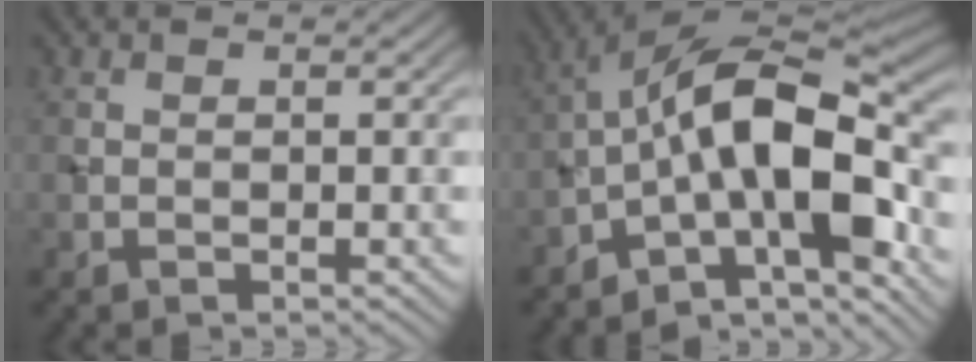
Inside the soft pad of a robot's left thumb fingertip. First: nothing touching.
{"total": 14.9, "force": [-4.4, 6.1, 12.9], "torque": [-0.189, 0.018, -0.090]}